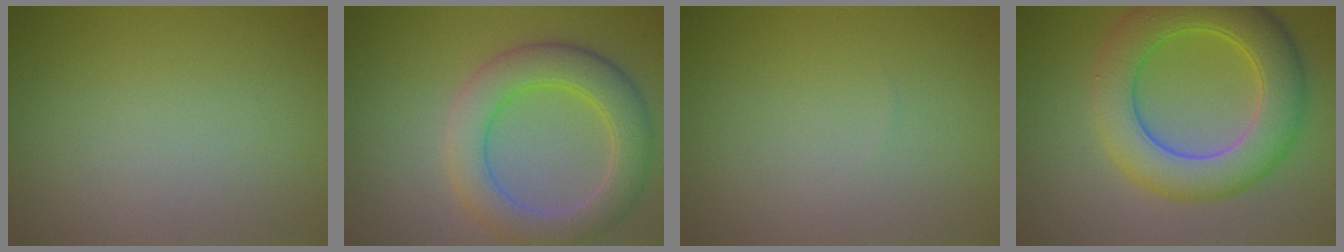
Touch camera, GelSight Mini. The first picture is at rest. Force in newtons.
{"total": 5.8, "press": 5.8, "slide": 0.5}
{"total": 0.0}
{"total": 7.7, "press": 7.7, "slide": 0.3}